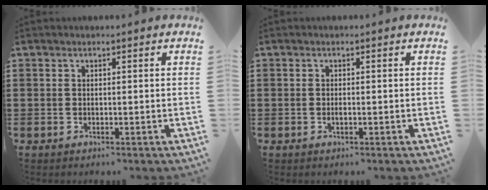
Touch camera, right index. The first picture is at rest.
{"total": 0.7, "force": [-0.2, 0.1, 0.6], "torque": [-0.013, -0.006, -0.002]}